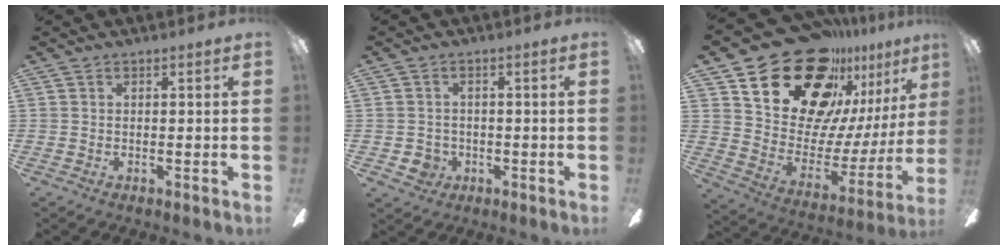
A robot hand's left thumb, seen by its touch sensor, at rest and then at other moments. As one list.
[{"total": 4.0, "force": [-1.0, 3.7, 1.1], "torque": [-0.028, 0.009, -0.017]}, {"total": 28.0, "force": [20.8, 14.8, 11.6], "torque": [-0.183, -0.132, 0.387]}]